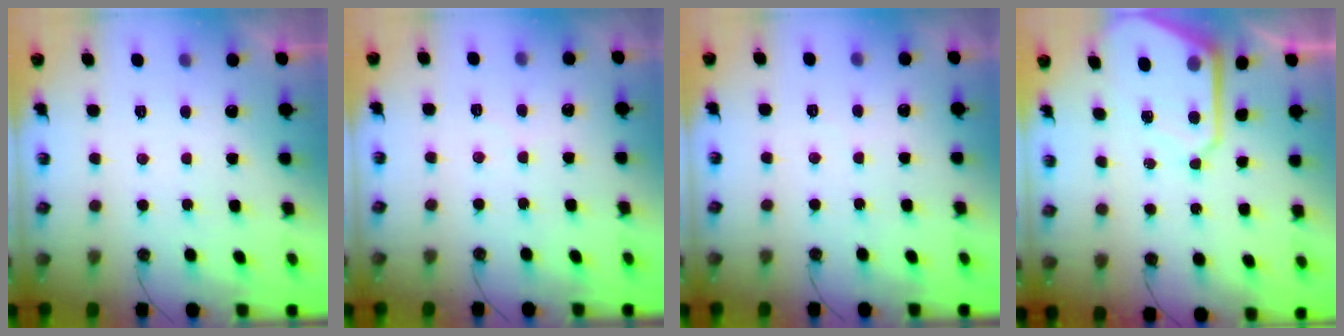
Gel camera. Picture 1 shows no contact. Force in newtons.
{"total": 1.8, "press": 1.8, "slide": 0.4}
{"total": 2.7, "press": 2.7, "slide": 0.4}
{"total": 9.3, "press": 9.2, "slide": 0.6}